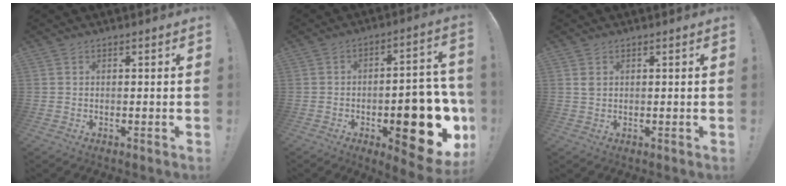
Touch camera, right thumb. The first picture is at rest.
{"total": 20.0, "force": [-6.3, 8.0, 17.2], "torque": [-0.194, 0.034, -0.081]}
{"total": 1.4, "force": [0.8, 0.8, 0.9], "torque": [-0.013, -0.001, 0.013]}